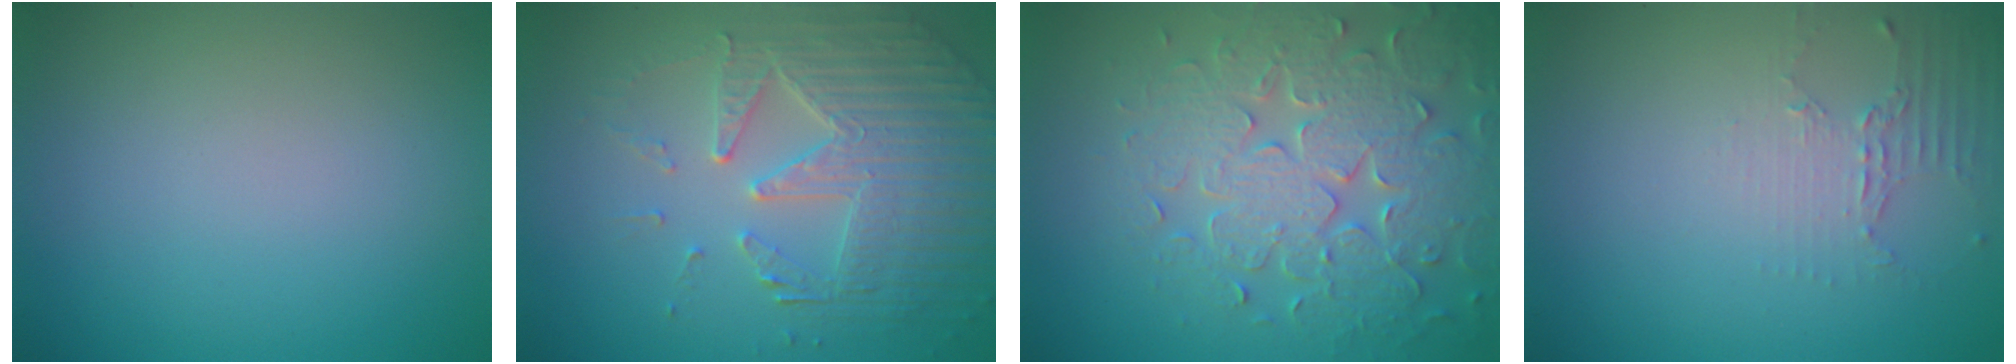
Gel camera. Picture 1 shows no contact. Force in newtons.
{"total": 5.7, "press": 4.7, "slide": 3.3}
{"total": 7.1, "press": 5.8, "slide": 4.2}
{"total": 2.0, "press": 1.5, "slide": 1.4}